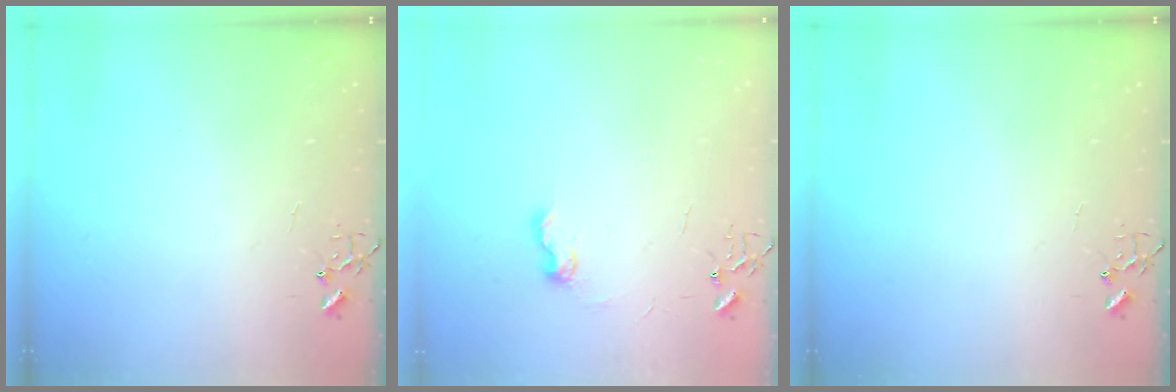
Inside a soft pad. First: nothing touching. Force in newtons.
{"total": 7.6, "press": 7.5, "slide": 0.7}
{"total": 0.0}